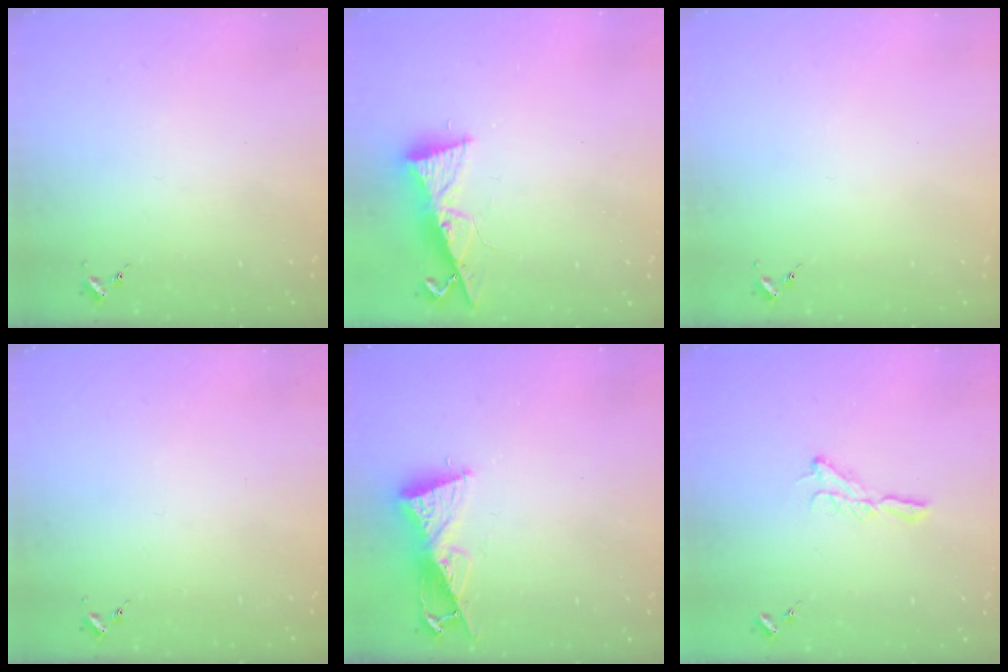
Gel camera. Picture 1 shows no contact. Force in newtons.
{"total": 9.0, "press": 9.0, "slide": 1.1}
{"total": 0.0}
{"total": 0.0}
{"total": 8.9, "press": 8.9, "slide": 0.3}
{"total": 6.4, "press": 6.4, "slide": 0.4}